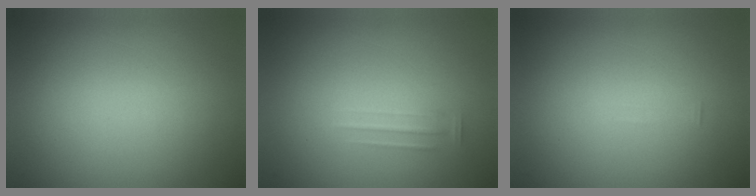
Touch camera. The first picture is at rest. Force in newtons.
{"total": 1.6}
{"total": 1.8}